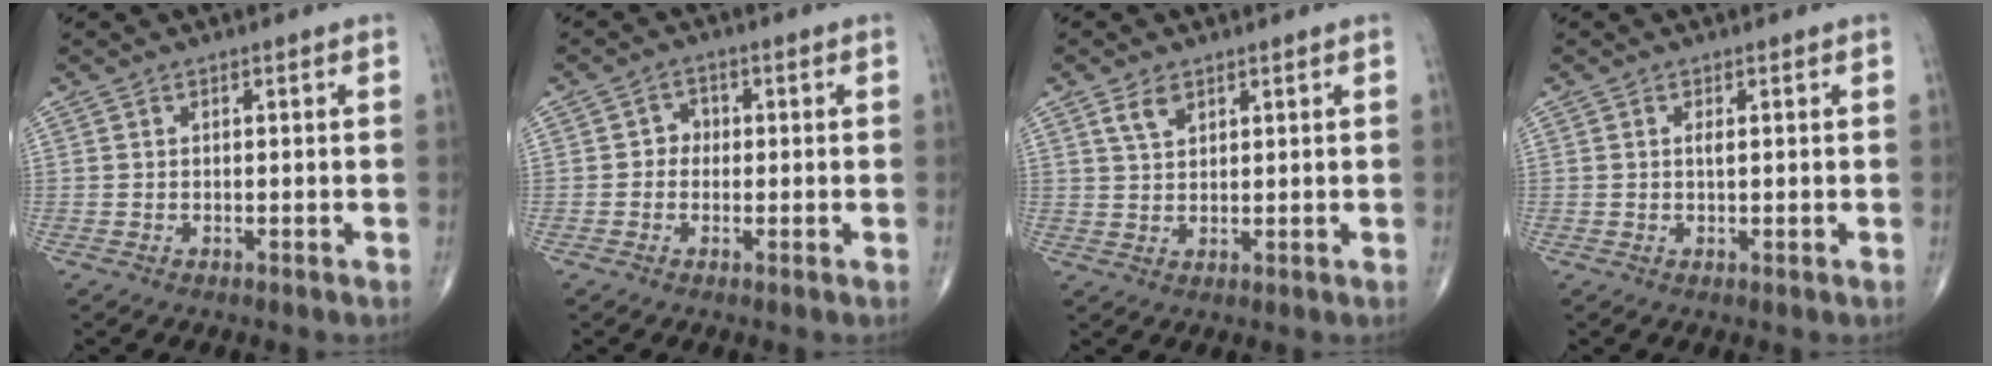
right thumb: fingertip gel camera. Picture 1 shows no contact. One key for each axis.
{"total": 2.6, "fx": -0.1, "fy": 2.3, "fz": 1.1, "tx": 0.003, "ty": 0.009, "tz": -0.010}
{"total": 3.5, "fx": 2.1, "fy": 1.9, "fz": 2.1, "tx": -0.034, "ty": -0.008, "tz": 0.044}
{"total": 1.2, "fx": 0.2, "fy": 0.3, "fz": 1.1, "tx": -0.022, "ty": -0.001, "tz": 0.004}